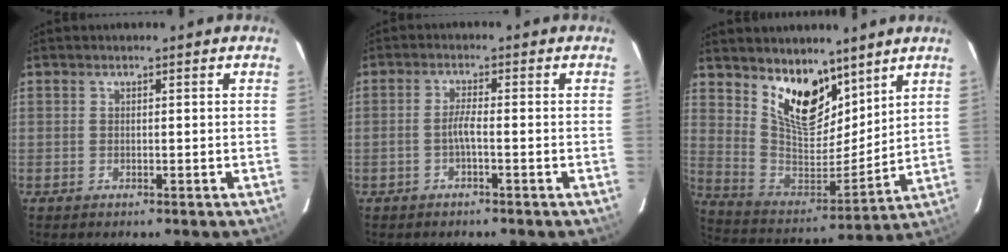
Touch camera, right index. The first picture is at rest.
{"total": 1.7, "force": [-0.7, -0.1, 1.5], "torque": [-0.030, 0.001, -0.015]}
{"total": 15.3, "force": [10.2, 7.3, 8.7], "torque": [-0.159, -0.013, 0.194]}